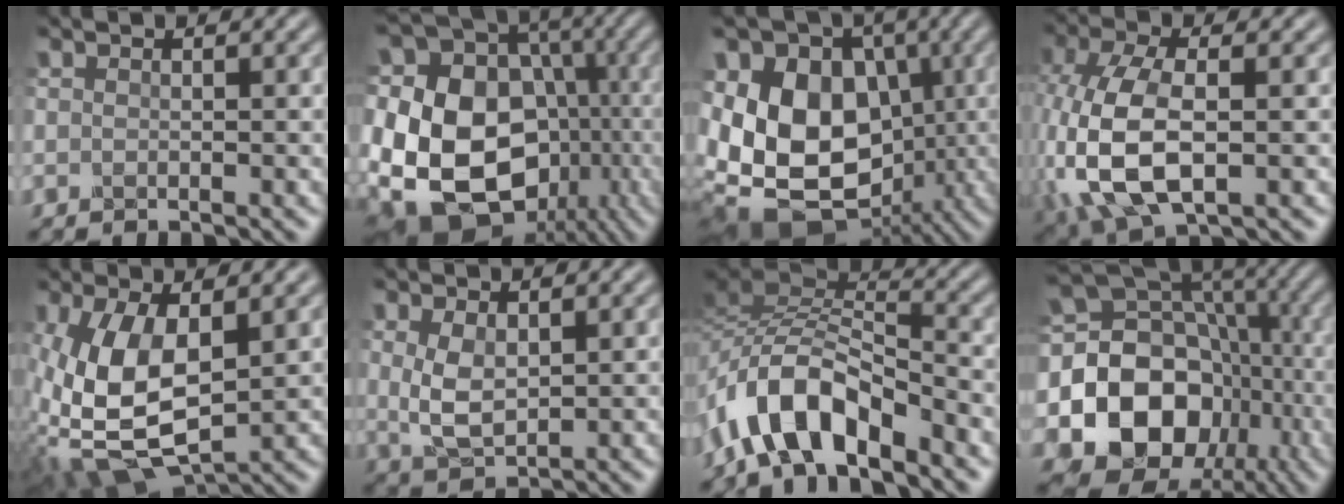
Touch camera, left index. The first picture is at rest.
{"total": 20.6, "force": [-2.6, 17.2, 11.0], "torque": [-0.232, 0.006, -0.047]}
{"total": 17.9, "force": [-1.0, 14.4, 10.6], "torque": [-0.198, 0.013, -0.031]}
{"total": 10.0, "force": [-1.2, 5.8, 8.1], "torque": [-0.213, -0.008, -0.020]}
{"total": 9.6, "force": [-0.1, 5.0, 8.2], "torque": [-0.204, -0.010, 0.005]}
{"total": 3.2, "force": [0.6, 2.0, 2.4], "torque": [-0.068, 0.004, 0.018]}
{"total": 8.7, "force": [-5.6, 3.4, 5.8], "torque": [-0.110, 0.012, -0.114]}
{"total": 18.5, "force": [-3.5, 15.6, 9.2], "torque": [-0.179, 0.000, -0.064]}